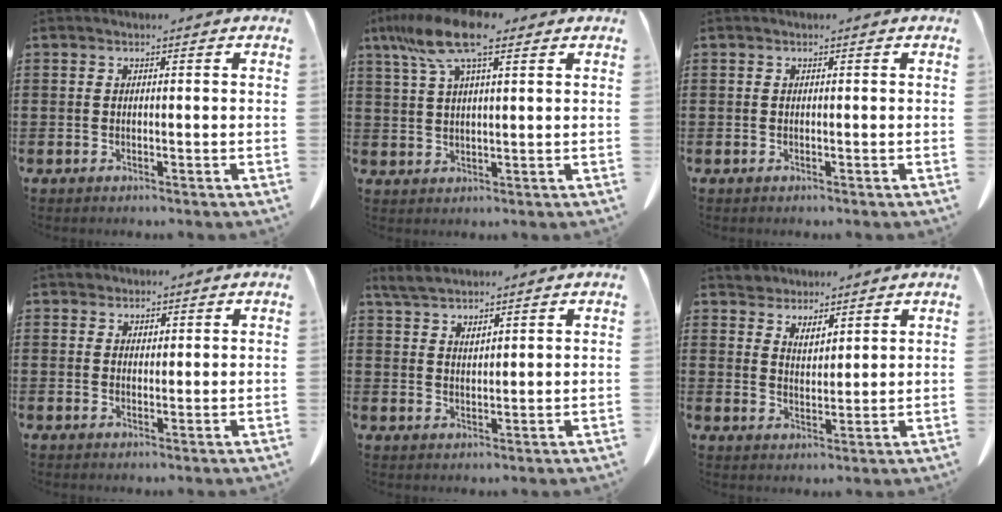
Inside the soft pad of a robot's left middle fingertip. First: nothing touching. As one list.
[{"total": 10.8, "force": [6.5, 2.9, 8.1], "torque": [-0.184, -0.011, 0.113]}, {"total": 0.0}, {"total": 1.7, "force": [1.4, 0.9, 0.1], "torque": [0.003, -0.001, 0.027]}, {"total": 2.9, "force": [2.6, 0.5, 1.2], "torque": [-0.030, 0.000, 0.049]}, {"total": 3.5, "force": [3.3, 1.1, -0.2], "torque": [-0.009, -0.005, 0.064]}]